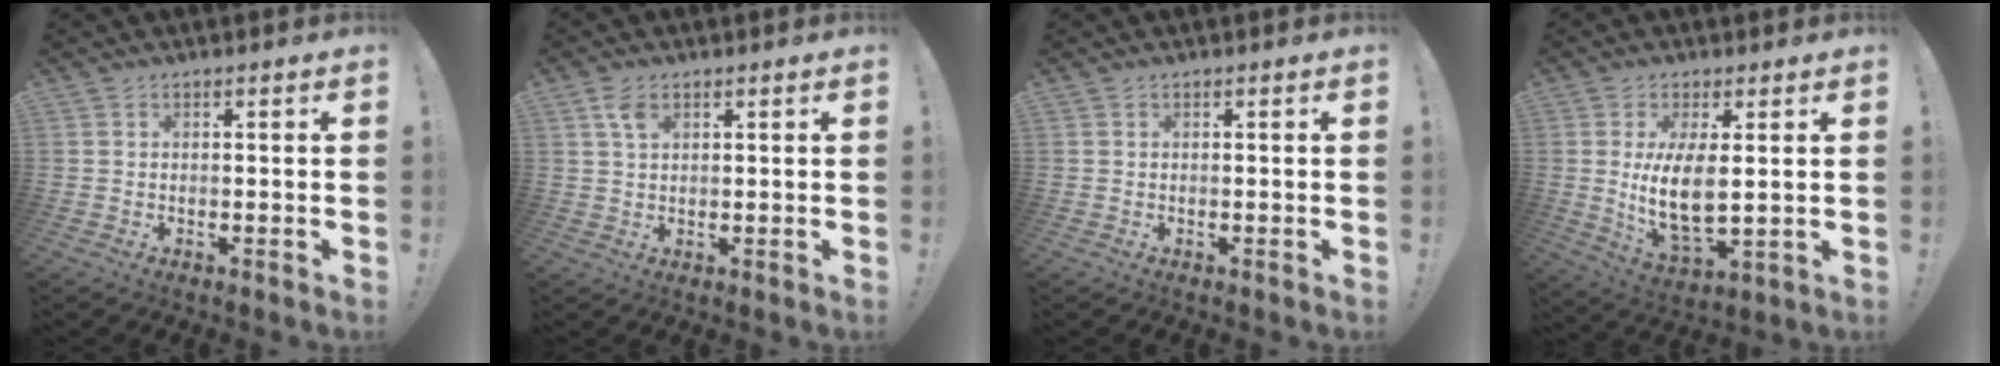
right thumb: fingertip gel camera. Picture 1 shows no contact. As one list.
[{"total": 4.2, "force": [2.2, 2.2, 2.9], "torque": [-0.052, -0.003, 0.041]}, {"total": 0.0}, {"total": 11.3, "force": [1.8, 4.6, 10.2], "torque": [-0.206, -0.025, 0.030]}]